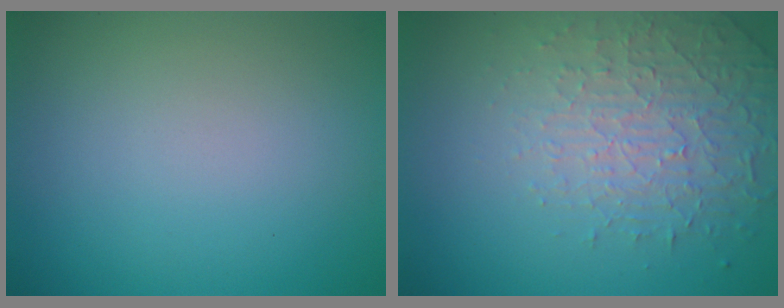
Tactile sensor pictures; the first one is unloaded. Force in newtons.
{"total": 4.5, "press": 3.3, "slide": 3.1}